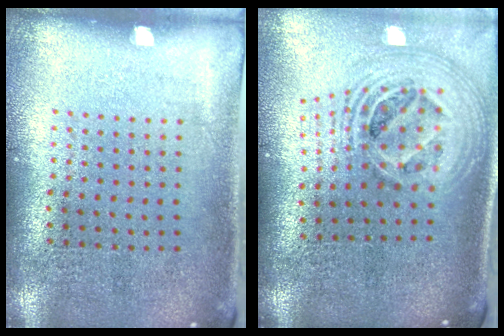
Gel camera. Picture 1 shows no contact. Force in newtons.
{"total": 2.7, "press": 1.9, "slide": 1.9}